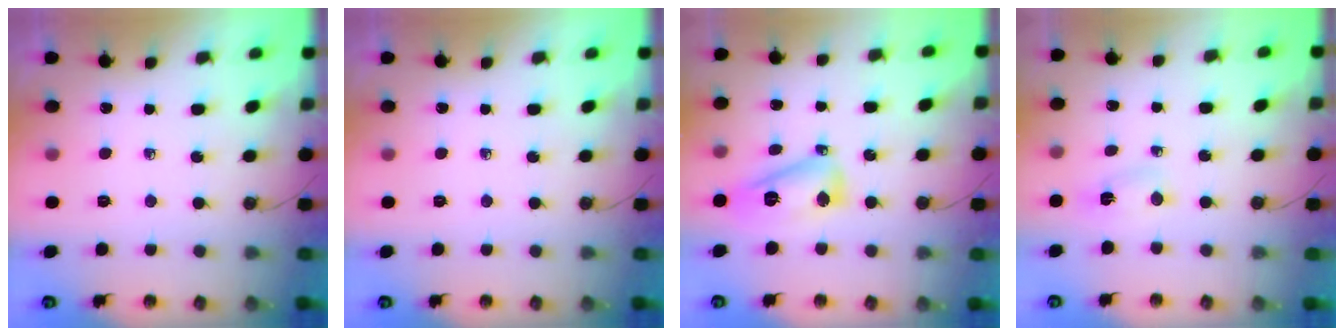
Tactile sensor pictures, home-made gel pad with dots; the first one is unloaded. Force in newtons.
{"total": 0.0}
{"total": 12.2, "press": 12.1, "slide": 1.1}
{"total": 2.9, "press": 1.6, "slide": 2.4}